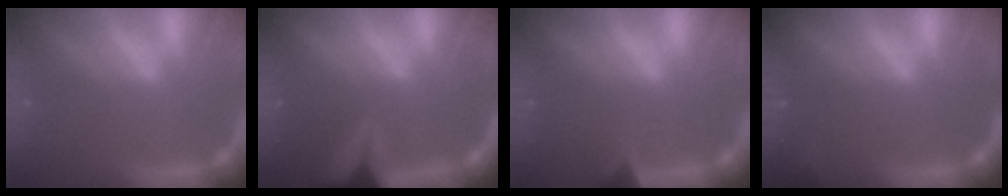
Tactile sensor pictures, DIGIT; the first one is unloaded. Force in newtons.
{"total": 8.4}
{"total": 1.9}
{"total": 0.9}